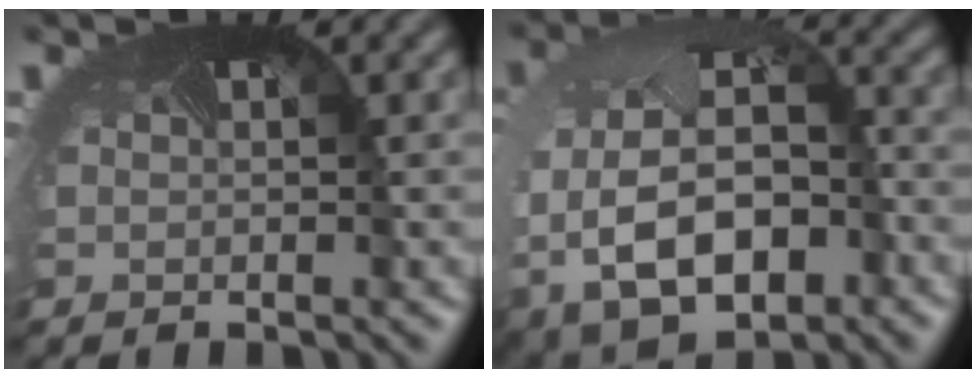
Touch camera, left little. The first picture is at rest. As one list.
[{"total": 10.5, "force": [-4.5, 6.6, 6.8], "torque": [-0.152, -0.051, -0.064]}]